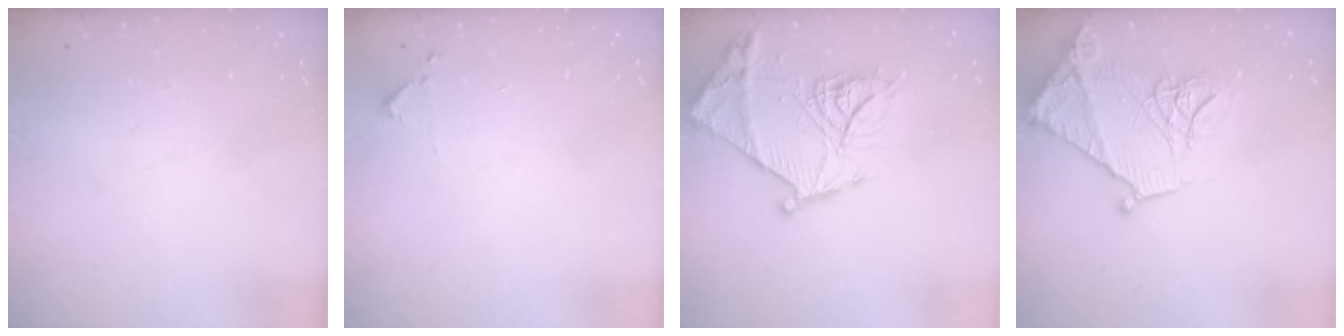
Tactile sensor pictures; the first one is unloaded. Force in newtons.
{"total": 5.7, "press": 5.7, "slide": 0.6}
{"total": 20.4, "press": 20.3, "slide": 2.0}
{"total": 17.4, "press": 17.4, "slide": 1.3}